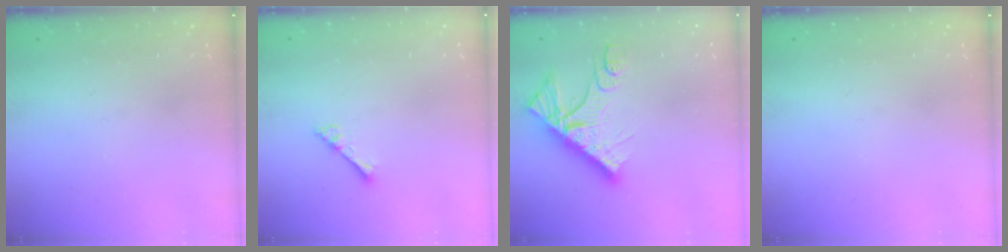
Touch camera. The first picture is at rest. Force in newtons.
{"total": 3.3, "press": 3.2, "slide": 0.4}
{"total": 13.5, "press": 13.5, "slide": 1.1}
{"total": 0.0}